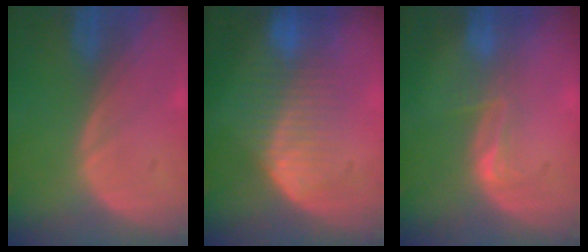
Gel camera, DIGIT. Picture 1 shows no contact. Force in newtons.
{"total": 7.7, "press": 7.4, "slide": 2.2}
{"total": 2.7, "press": 2.3, "slide": 1.5}